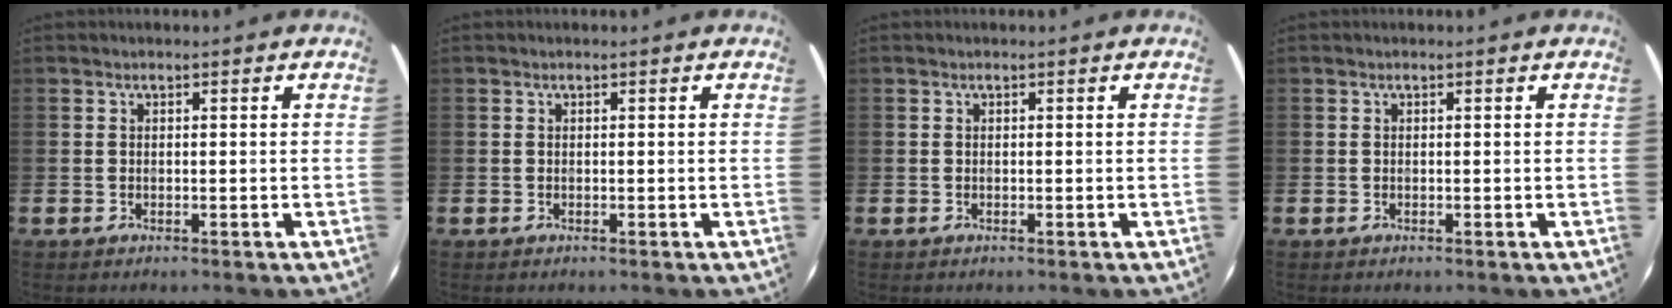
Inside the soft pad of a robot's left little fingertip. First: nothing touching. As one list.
[{"total": 0.0}, {"total": 0.0}, {"total": 0.0}]